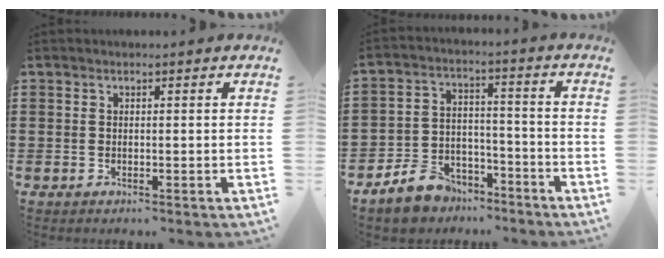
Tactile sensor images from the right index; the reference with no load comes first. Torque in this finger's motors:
{"motor_torque": [2.14, 0.00, 0.42, 0.03]}